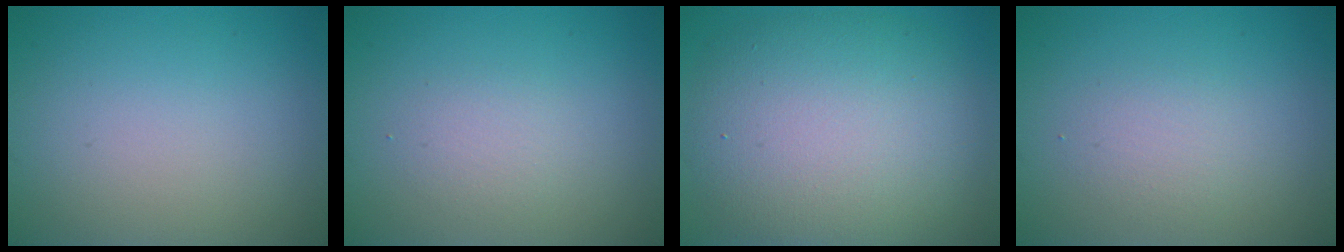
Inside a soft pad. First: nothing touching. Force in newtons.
{"total": 1.5, "press": 1.5, "slide": 0.1}
{"total": 10.3, "press": 10.3, "slide": 0.4}
{"total": 1.6, "press": 1.6, "slide": 0.1}